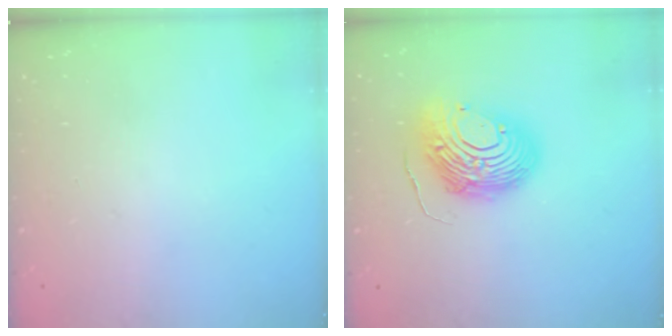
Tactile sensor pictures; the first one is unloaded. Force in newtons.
{"total": 13.8, "press": 13.7, "slide": 1.3}